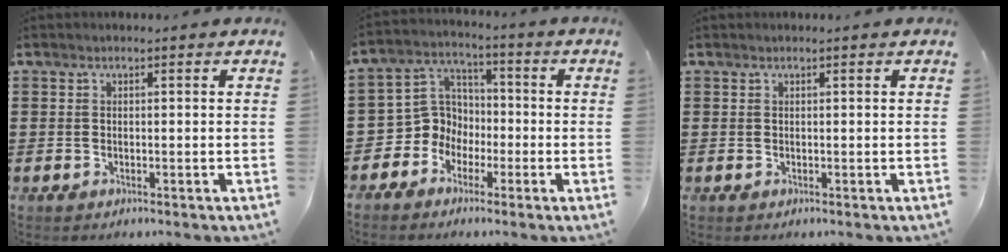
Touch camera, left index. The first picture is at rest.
{"total": 6.7, "force": [-2.3, 6.1, 1.3], "torque": [-0.065, 0.004, -0.050]}
{"total": 0.0}